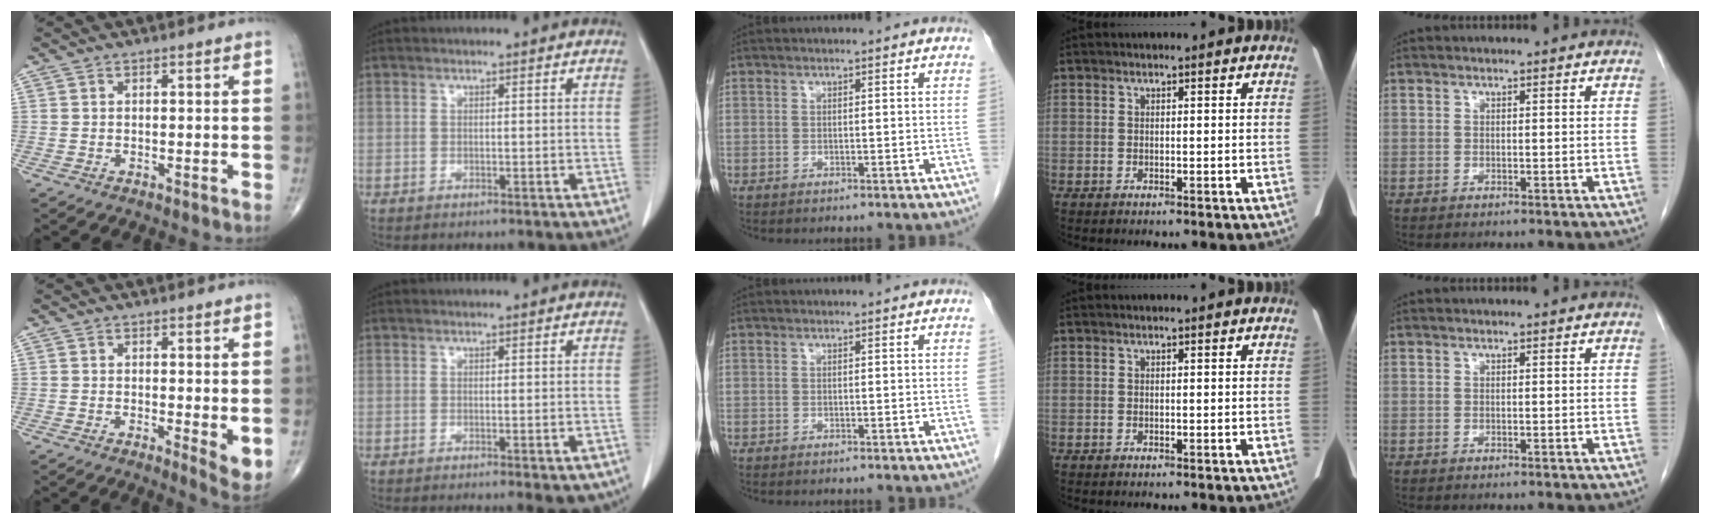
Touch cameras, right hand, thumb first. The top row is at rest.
{"thumb": {"total": 4.7, "force": [0.3, 1.4, 4.5], "torque": [-0.058, -0.015, 0.004]}, "index": {"total": 3.4, "force": [-2.0, 0.8, 2.6], "torque": [-0.022, -0.005, -0.022]}}